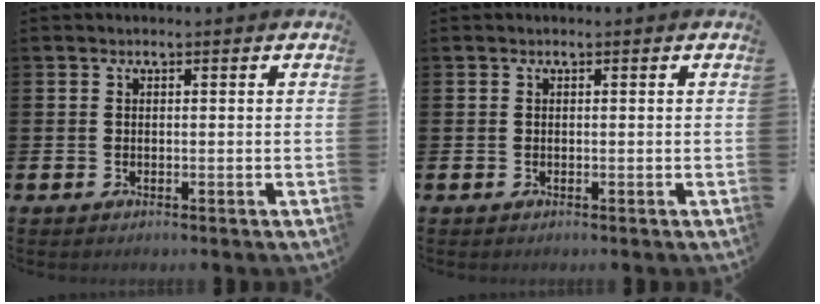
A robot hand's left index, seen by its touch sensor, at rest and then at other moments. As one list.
[{"total": 0.0}]